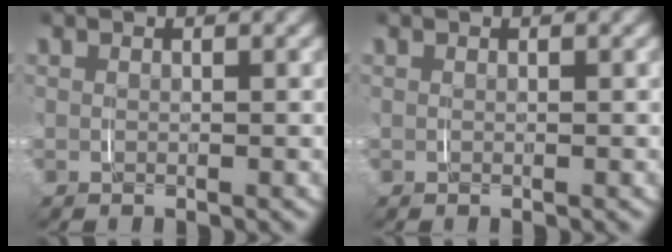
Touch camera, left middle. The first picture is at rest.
{"total": 0.0}